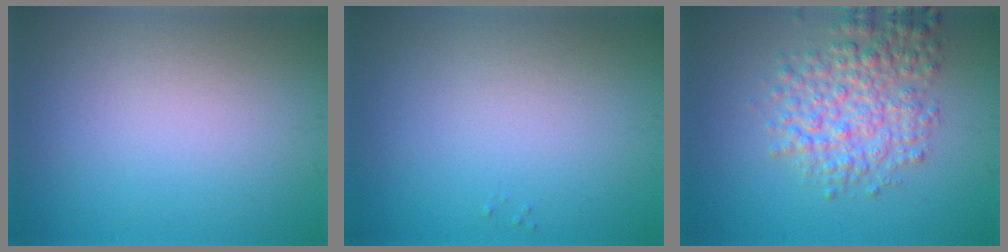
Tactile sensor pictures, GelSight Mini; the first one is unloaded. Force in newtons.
{"total": 0.0}
{"total": 5.2, "press": 5.2, "slide": 0.2}